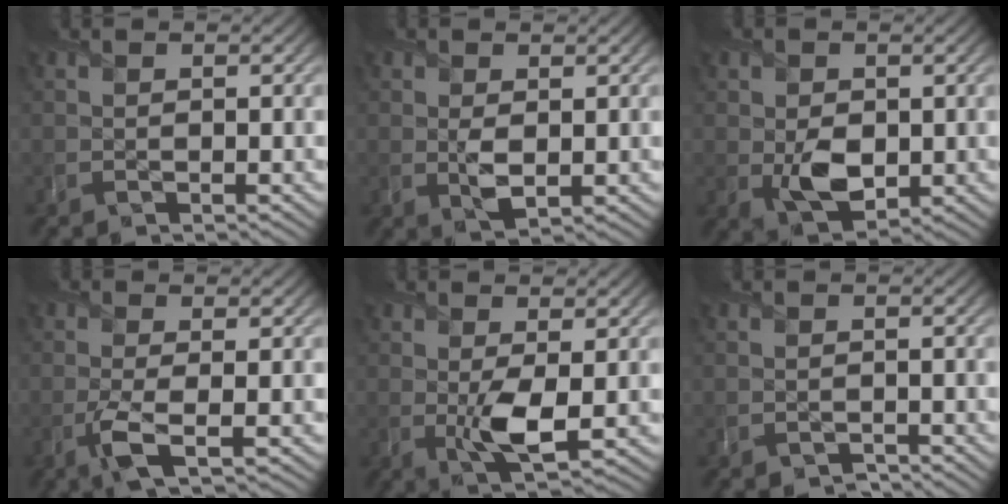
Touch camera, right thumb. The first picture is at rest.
{"total": 2.7, "force": [0.2, 1.7, 2.0], "torque": [-0.047, -0.009, 0.008]}
{"total": 5.3, "force": [-0.4, 3.9, 3.7], "torque": [-0.078, -0.014, -0.006]}
{"total": 3.4, "force": [-1.1, 0.8, 3.1], "torque": [-0.070, -0.003, -0.031]}
{"total": 4.7, "force": [-0.1, 1.9, 4.3], "torque": [-0.090, -0.011, -0.002]}
{"total": 1.3, "force": [-1.1, 0.7, 0.2], "torque": [-0.006, -0.008, -0.023]}